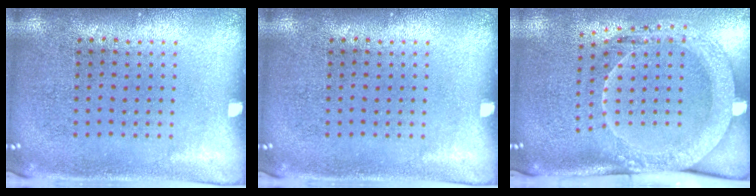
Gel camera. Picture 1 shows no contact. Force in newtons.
{"total": 0.0}
{"total": 2.1, "press": 2.0, "slide": 0.5}